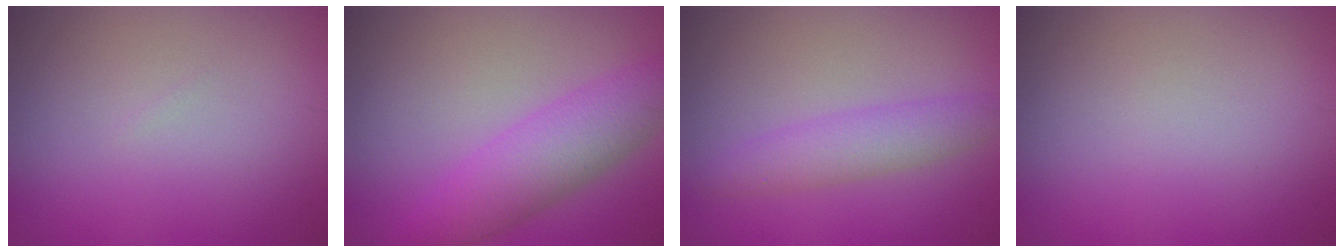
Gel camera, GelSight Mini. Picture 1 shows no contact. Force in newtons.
{"total": 5.3, "press": 5.3, "slide": 0.1}
{"total": 3.0, "press": 3.0, "slide": 0.1}
{"total": 0.0}